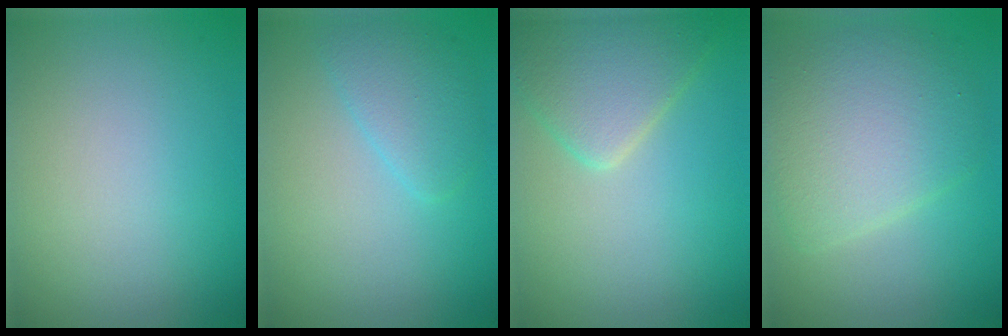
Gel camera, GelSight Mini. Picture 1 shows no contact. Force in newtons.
{"total": 2.7, "press": 2.7, "slide": 0.2}
{"total": 4.9, "press": 4.9, "slide": 0.3}
{"total": 6.4, "press": 6.4, "slide": 0.2}